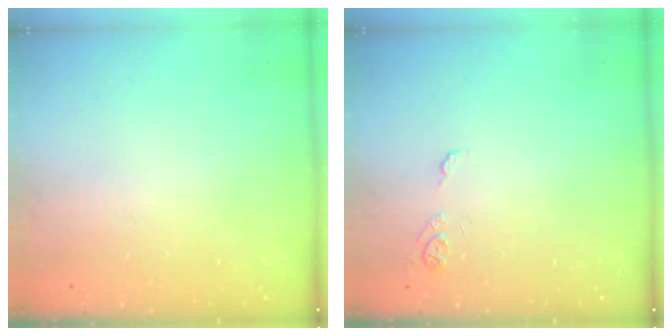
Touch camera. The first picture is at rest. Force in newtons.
{"total": 7.2, "press": 7.2, "slide": 0.7}